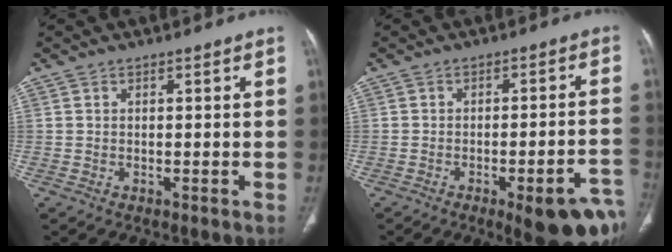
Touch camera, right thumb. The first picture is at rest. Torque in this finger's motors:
{"motor_torque": [0.07, 0.15, 1.00, -0.89, 0.10]}